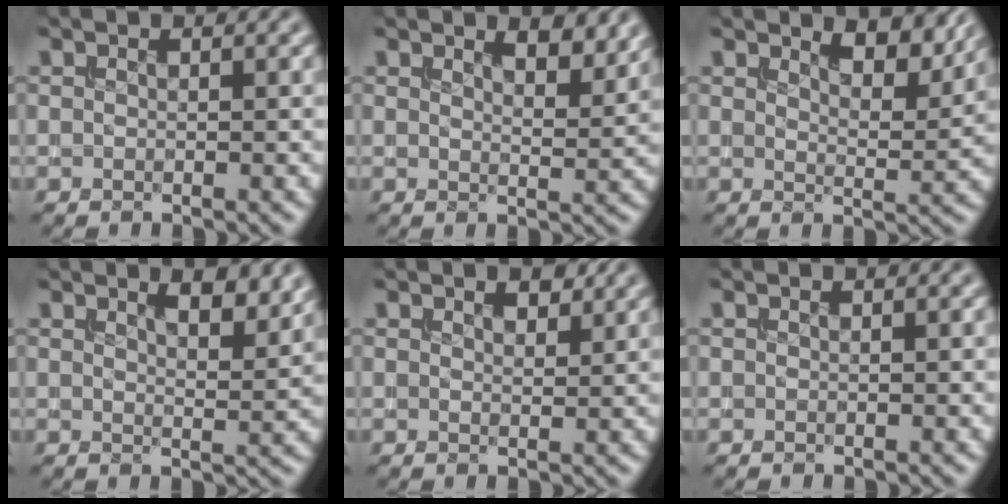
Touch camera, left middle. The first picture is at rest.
{"total": 3.3, "force": [2.5, 0.9, 1.9], "torque": [-0.031, -0.004, 0.036]}
{"total": 4.5, "force": [3.5, 1.3, 2.4], "torque": [-0.041, -0.003, 0.047]}
{"total": 3.6, "force": [2.6, 0.9, 2.2], "torque": [-0.034, -0.001, 0.037]}
{"total": 1.4, "force": [1.1, 0.5, 0.7], "torque": [-0.011, 0.000, 0.020]}
{"total": 0.0}